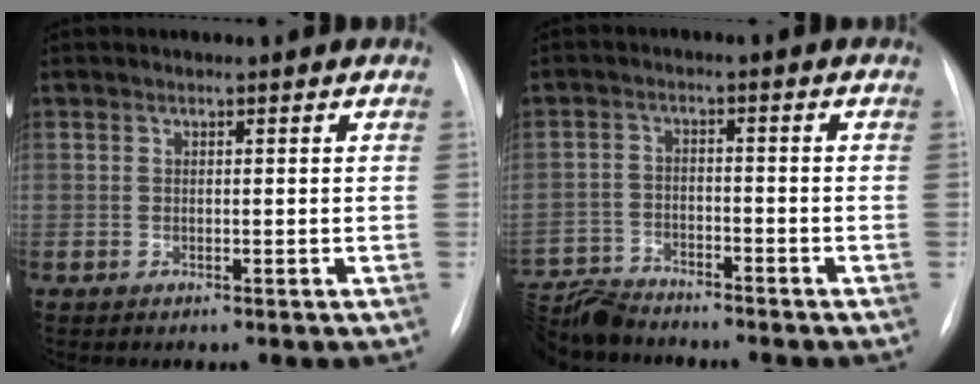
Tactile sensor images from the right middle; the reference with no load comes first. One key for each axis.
{"total": 8.6, "fx": -8.5, "fy": 1.2, "fz": 1.1, "tx": -0.025, "ty": -0.007, "tz": -0.155}